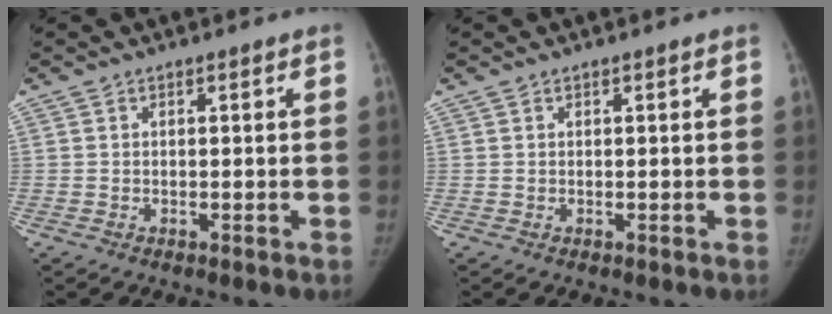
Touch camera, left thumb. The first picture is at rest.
{"total": 0.0}